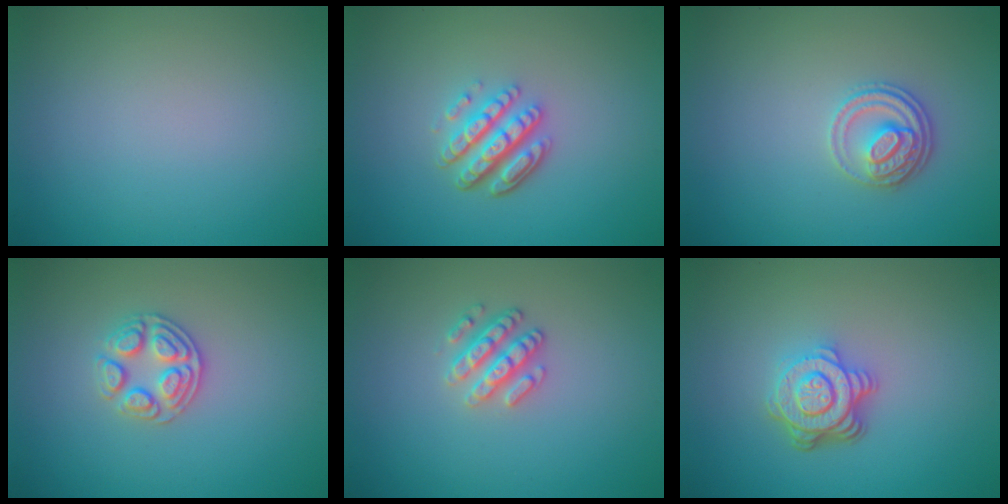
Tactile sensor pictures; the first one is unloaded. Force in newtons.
{"total": 4.3, "press": 3.3, "slide": 2.8}
{"total": 2.7, "press": 2.5, "slide": 1.0}
{"total": 2.7, "press": 2.6, "slide": 0.8}
{"total": 2.5, "press": 2.4, "slide": 0.7}
{"total": 4.7, "press": 3.5, "slide": 3.2}